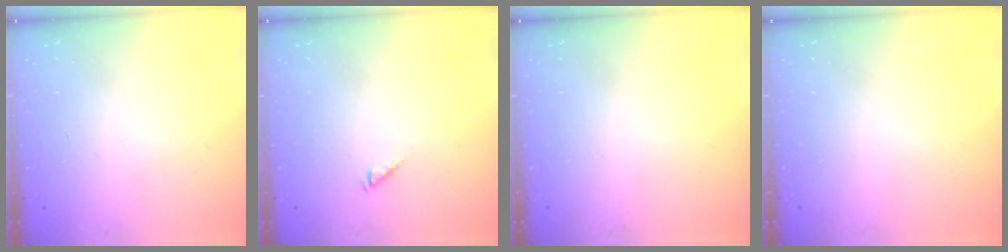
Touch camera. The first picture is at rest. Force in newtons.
{"total": 0.0}
{"total": 0.0}
{"total": 0.0}